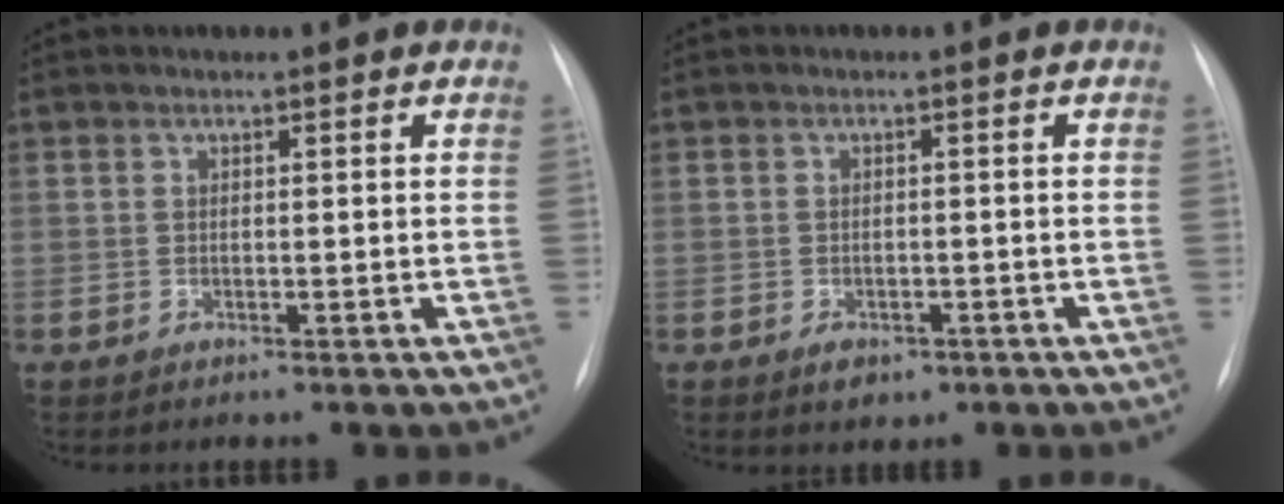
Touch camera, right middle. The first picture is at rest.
{"total": 2.6, "force": [-1.5, 1.6, 1.4], "torque": [-0.019, -0.001, -0.010]}